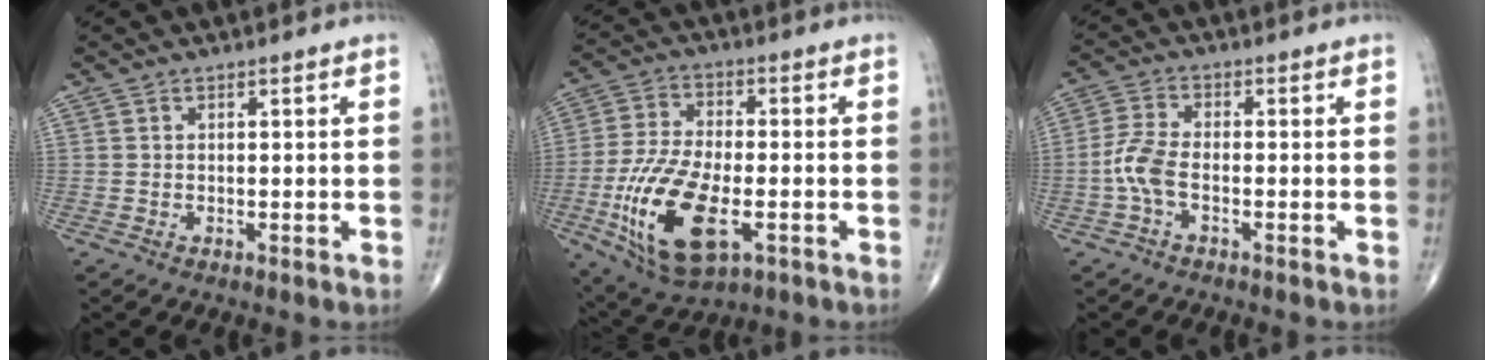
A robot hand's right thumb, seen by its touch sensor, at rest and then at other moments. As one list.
[{"total": 17.4, "force": [-5.2, 8.0, 14.6], "torque": [-0.293, 0.004, -0.084]}, {"total": 5.1, "force": [-1.7, 2.2, 4.3], "torque": [-0.104, 0.014, -0.041]}]